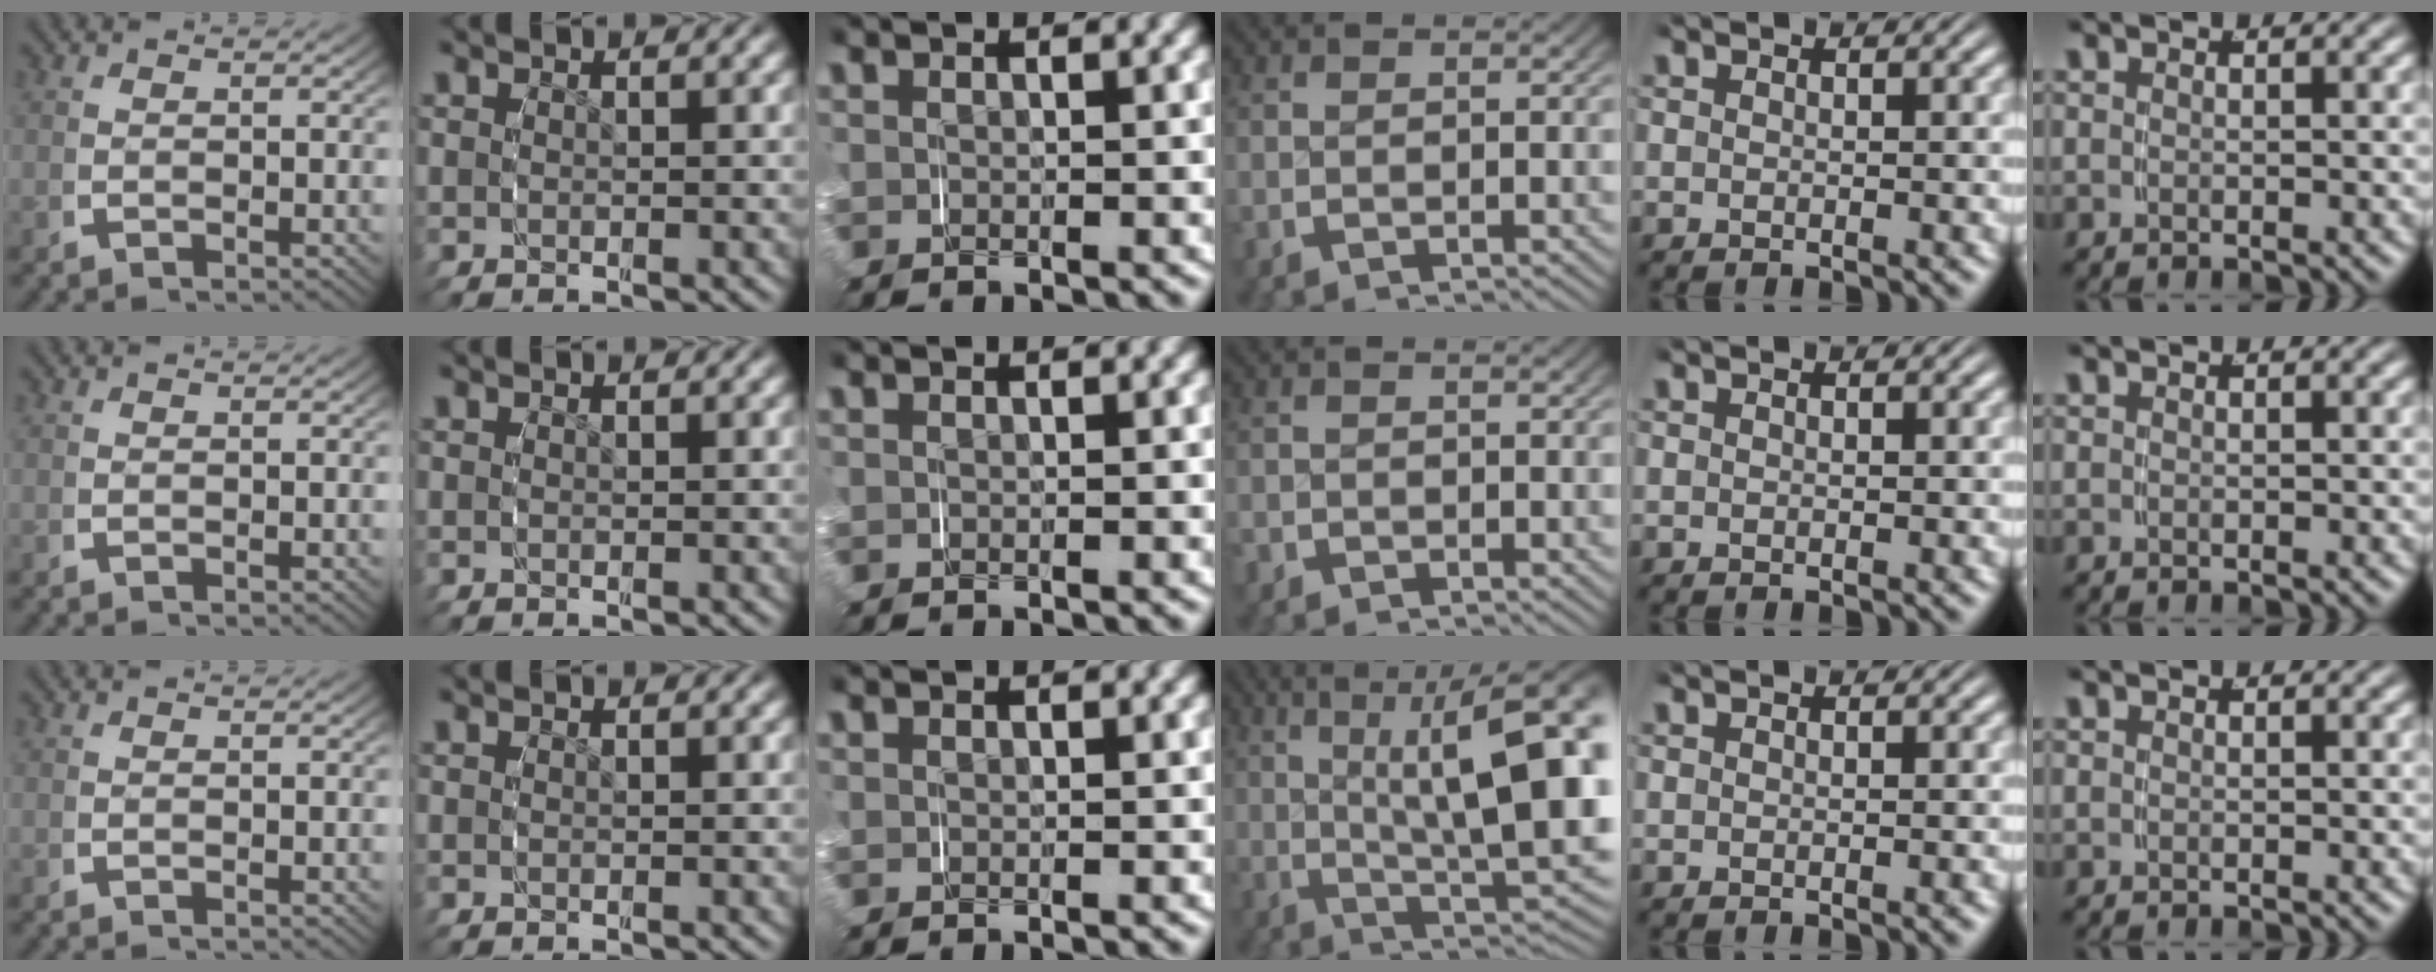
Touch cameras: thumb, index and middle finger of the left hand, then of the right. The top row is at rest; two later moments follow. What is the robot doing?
{"motion": "grasp_and_lifting", "object": "glasses case"}